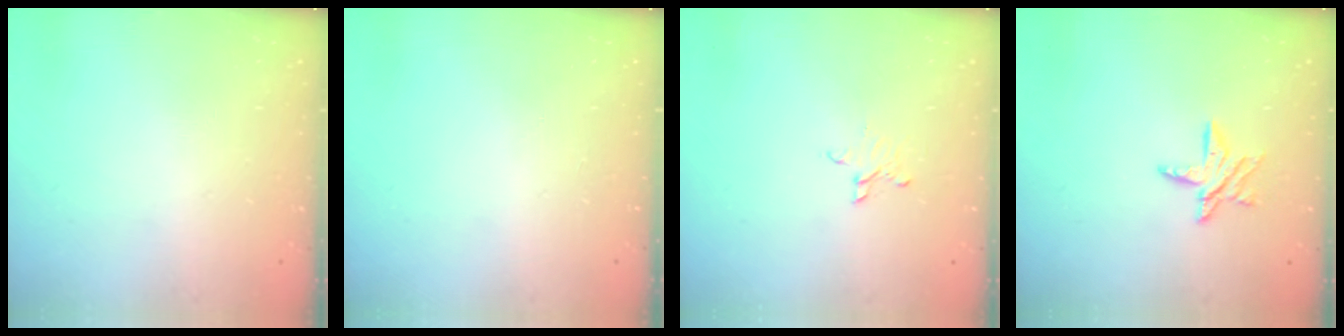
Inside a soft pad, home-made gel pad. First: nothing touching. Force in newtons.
{"total": 0.0}
{"total": 3.4, "press": 3.4, "slide": 0.3}
{"total": 7.0, "press": 7.0, "slide": 0.4}